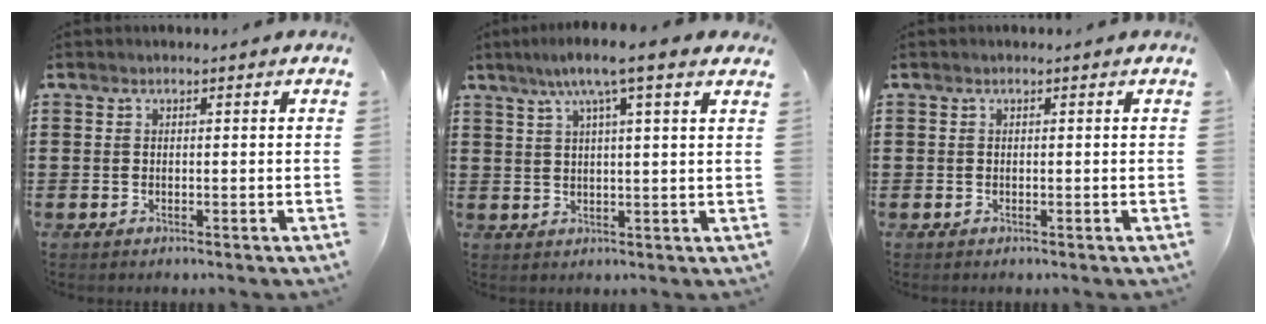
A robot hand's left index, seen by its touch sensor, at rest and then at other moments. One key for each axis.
{"total": 6.5, "fx": 4.1, "fy": -0.1, "fz": 5.1, "tx": -0.110, "ty": -0.002, "tz": 0.068}
{"total": 0.0}